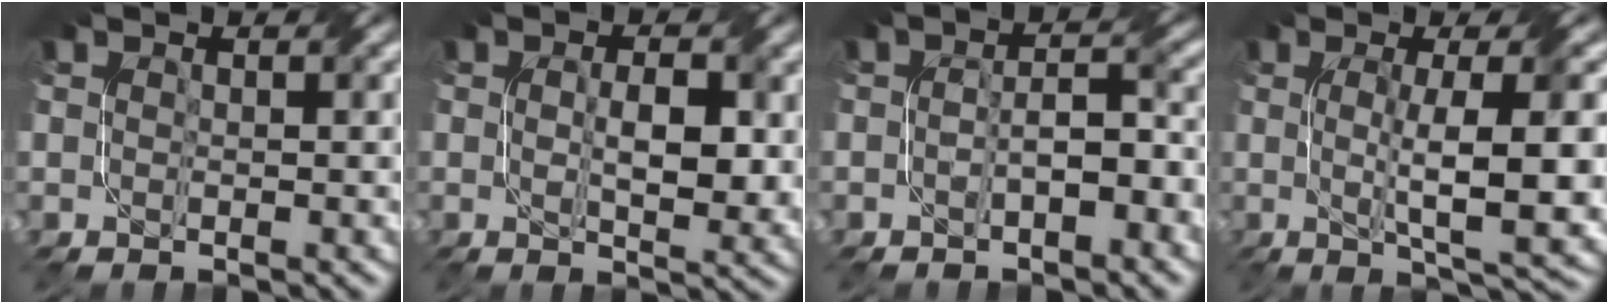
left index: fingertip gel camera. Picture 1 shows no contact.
{"total": 4.7, "force": [0.3, 1.9, 4.3], "torque": [-0.079, -0.005, 0.012]}
{"total": 3.4, "force": [-1.3, 1.2, 2.9], "torque": [-0.053, 0.008, -0.024]}
{"total": 9.2, "force": [-0.1, 1.9, 9.0], "torque": [-0.131, -0.002, 0.003]}